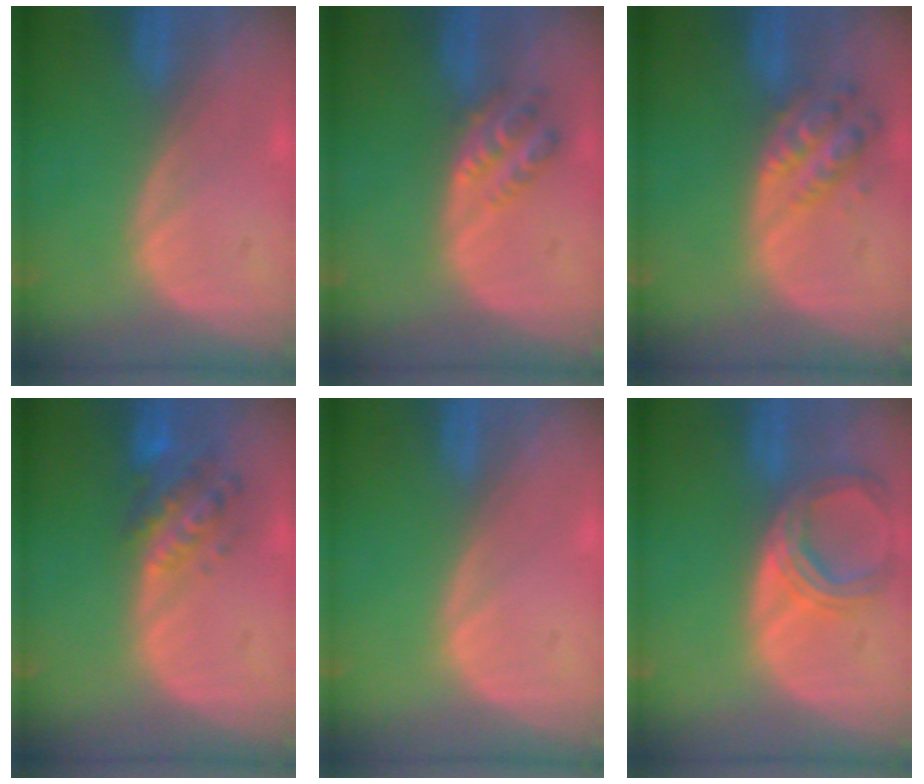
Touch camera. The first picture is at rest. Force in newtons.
{"total": 4.6, "press": 3.8, "slide": 2.5}
{"total": 6.0, "press": 5.5, "slide": 2.5}
{"total": 5.9, "press": 5.6, "slide": 1.8}
{"total": 0.0}
{"total": 6.9, "press": 6.3, "slide": 2.8}